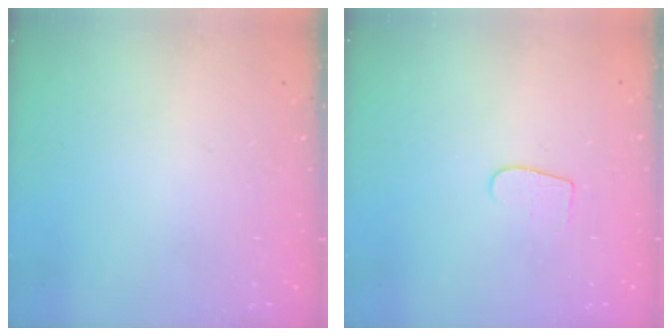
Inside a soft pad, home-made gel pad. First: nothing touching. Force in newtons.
{"total": 3.9, "press": 3.9, "slide": 0.4}